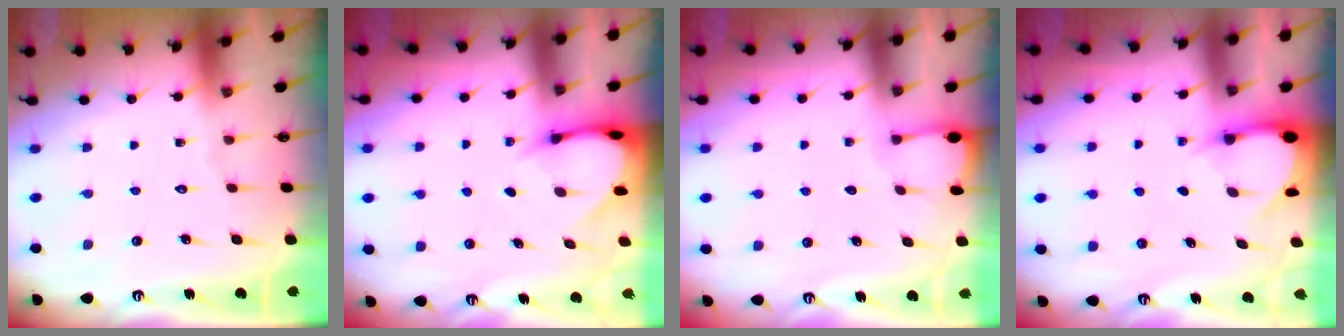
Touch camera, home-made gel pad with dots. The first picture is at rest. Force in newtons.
{"total": 3.5, "press": 3.4, "slide": 0.2}
{"total": 2.0, "press": 2.0, "slide": 0.2}
{"total": 3.2, "press": 3.2, "slide": 0.3}